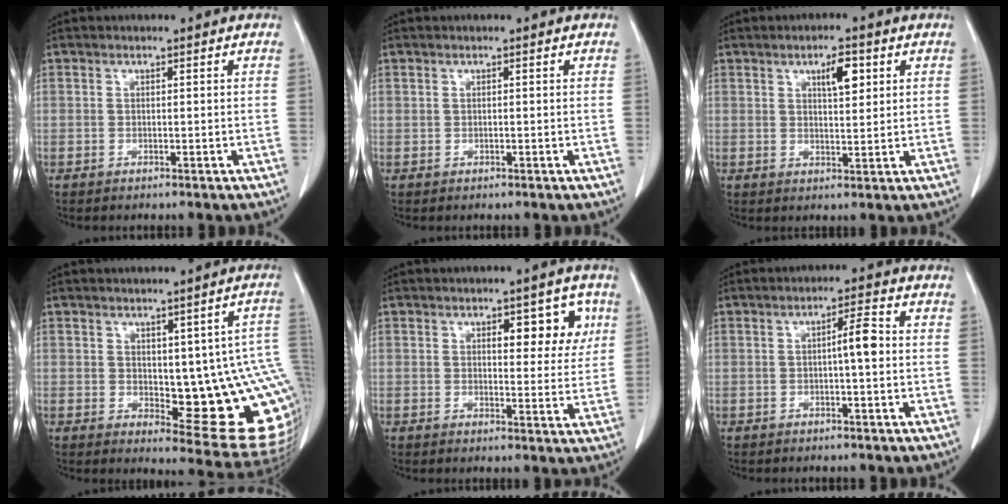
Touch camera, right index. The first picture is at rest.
{"total": 0.0}
{"total": 4.5, "force": [2.0, 1.3, 3.7], "torque": [-0.061, 0.001, 0.034]}
{"total": 16.6, "force": [-0.3, 4.7, 15.9], "torque": [-0.131, 0.002, 0.011]}
{"total": 6.9, "force": [2.7, 3.1, 5.5], "torque": [-0.052, 0.009, 0.031]}
{"total": 3.6, "force": [0.0, 0.3, 3.6], "torque": [-0.056, 0.005, -0.003]}